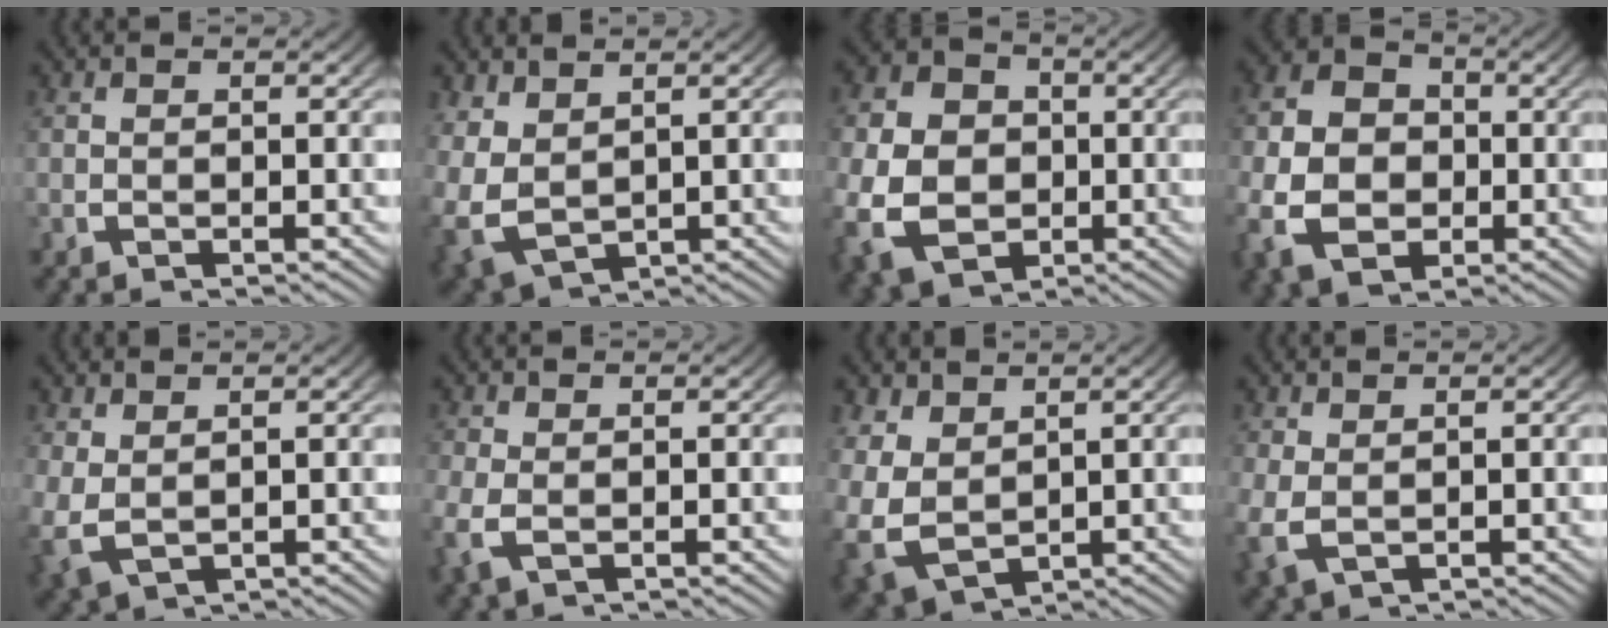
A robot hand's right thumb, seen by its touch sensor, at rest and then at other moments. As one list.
[{"total": 6.8, "force": [-0.7, 5.4, 4.1], "torque": [-0.127, -0.051, 0.022]}, {"total": 11.3, "force": [-1.6, 8.9, 6.8], "torque": [-0.156, -0.046, -0.006]}, {"total": 10.0, "force": [-0.9, 7.5, 6.5], "torque": [-0.138, -0.023, -0.005]}, {"total": 3.3, "force": [0.4, 2.4, 2.2], "torque": [-0.063, -0.019, 0.029]}, {"total": 2.5, "force": [-0.6, 1.6, 1.8], "torque": [-0.052, -0.011, -0.003]}, {"total": 7.7, "force": [-1.0, 6.1, 4.5], "torque": [-0.140, -0.058, 0.017]}, {"total": 2.5, "force": [0.1, 1.8, 1.8], "torque": [-0.050, -0.012, 0.016]}]